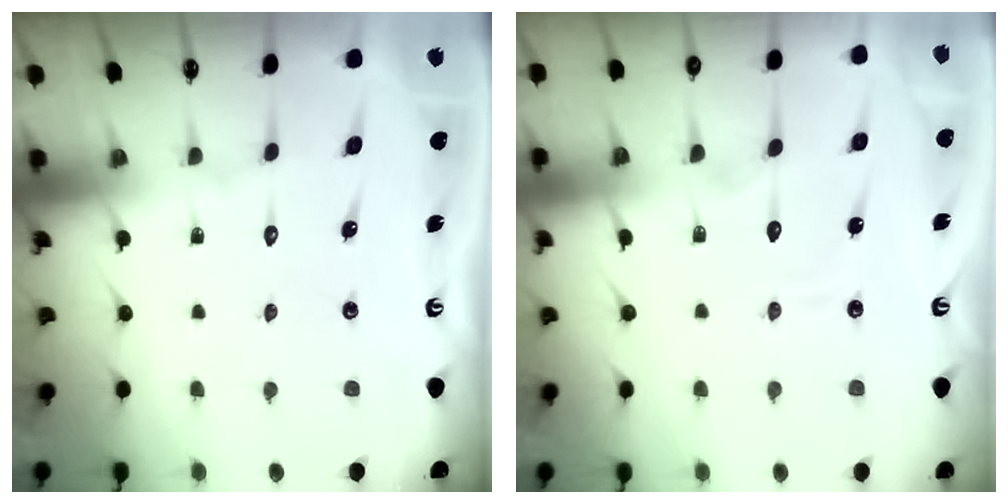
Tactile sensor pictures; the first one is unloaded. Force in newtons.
{"total": 5.2, "press": 5.2, "slide": 0.4}